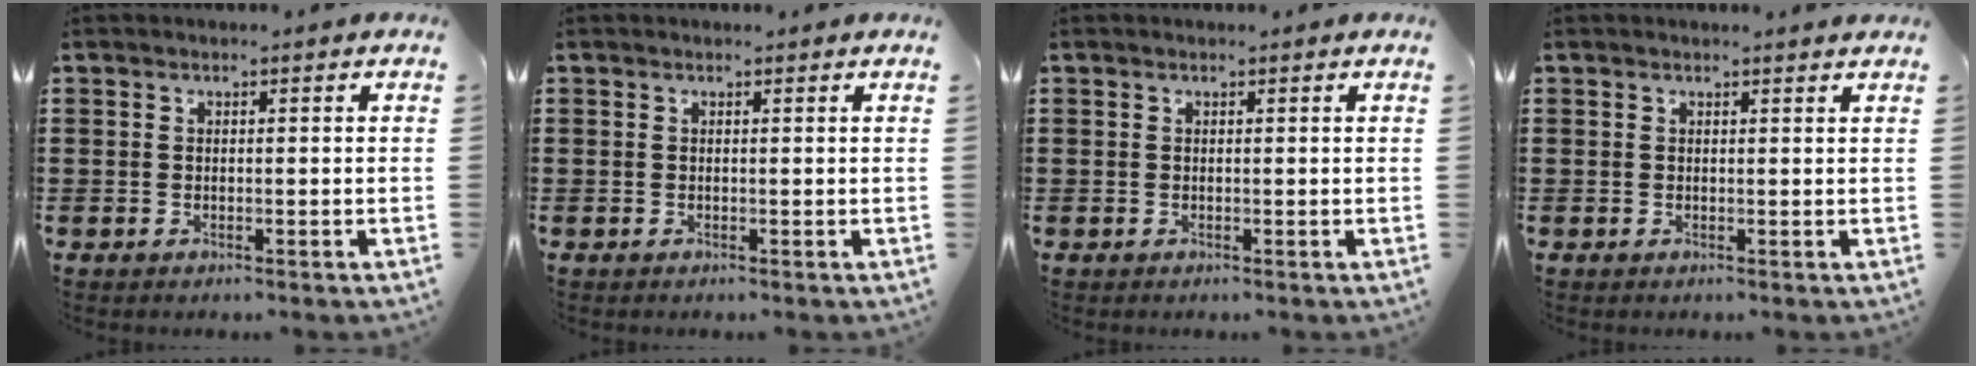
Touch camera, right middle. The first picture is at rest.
{"total": 0.0}
{"total": 0.0}
{"total": 0.7, "force": [0.7, 0.0, 0.1], "torque": [0.005, -0.007, 0.012]}